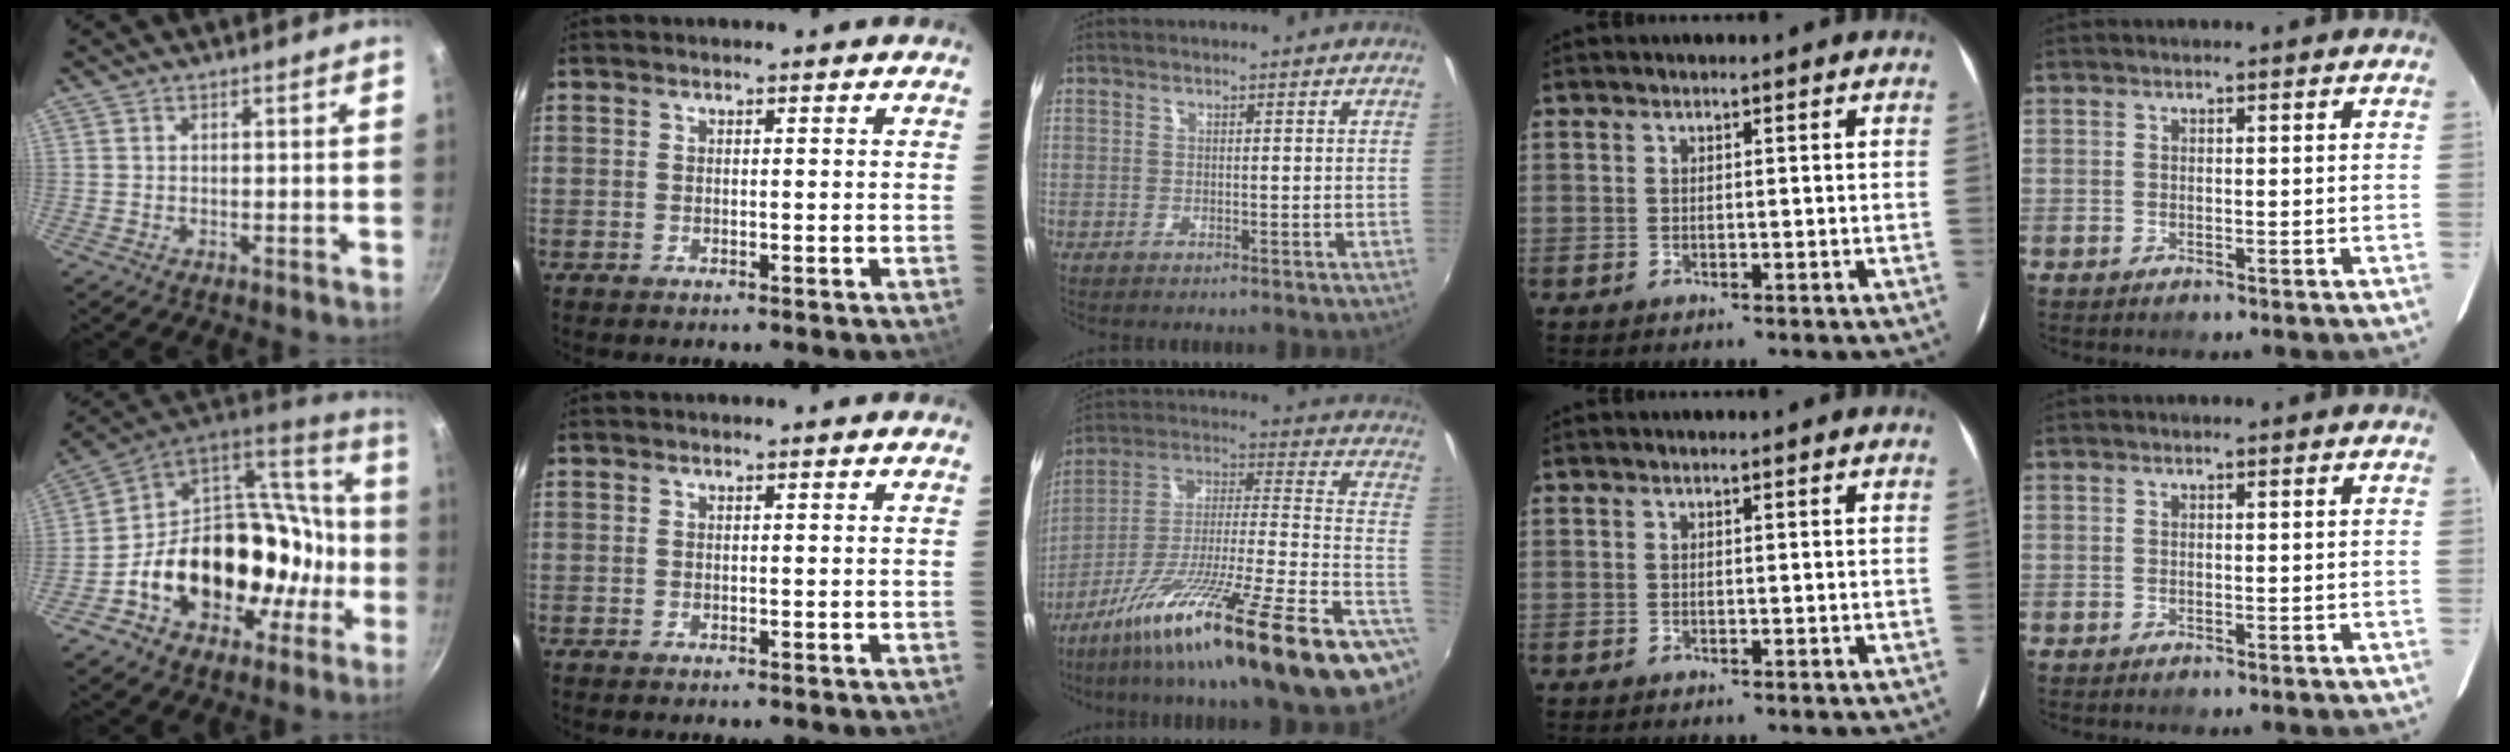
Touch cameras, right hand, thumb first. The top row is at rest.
{"thumb": {"total": 27.4, "force": [-5.8, 20.4, 17.4], "torque": [-0.251, 0.072, -0.075]}, "middle": {"total": 30.1, "force": [-17.6, 2.9, 24.2], "torque": [-0.330, -0.027, -0.282]}}